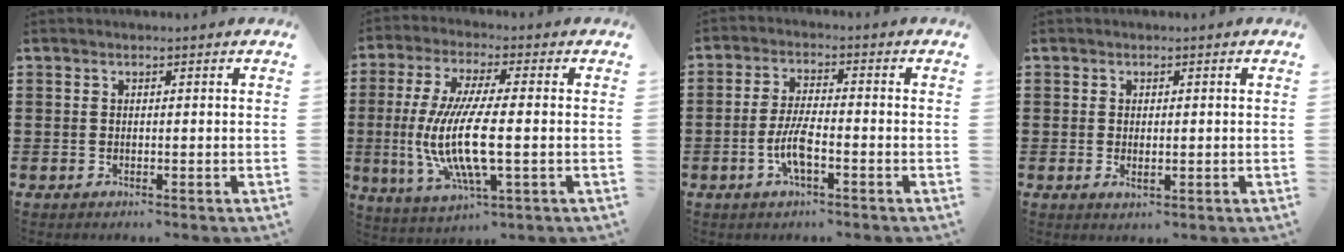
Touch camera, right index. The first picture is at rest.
{"total": 11.1, "force": [-1.3, 2.6, 10.8], "torque": [-0.240, -0.020, -0.032]}
{"total": 5.5, "force": [-1.9, 1.5, 4.9], "torque": [-0.118, -0.005, -0.044]}
{"total": 1.2, "force": [0.0, 0.6, 1.1], "torque": [-0.021, 0.001, -0.001]}